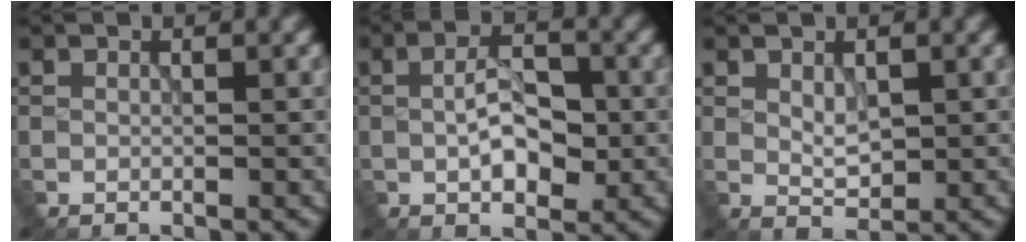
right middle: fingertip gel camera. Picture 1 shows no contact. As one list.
[{"total": 4.4, "force": [-0.4, 2.3, 3.8], "torque": [-0.070, 0.002, -0.008]}, {"total": 1.8, "force": [0.5, 1.0, 1.3], "torque": [-0.025, -0.003, 0.013]}]